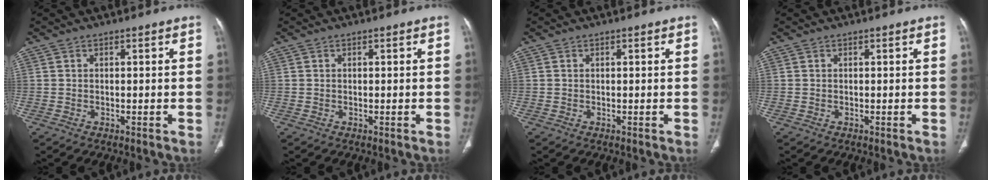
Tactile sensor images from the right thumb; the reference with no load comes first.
{"total": 0.0}
{"total": 0.0}
{"total": 0.0}